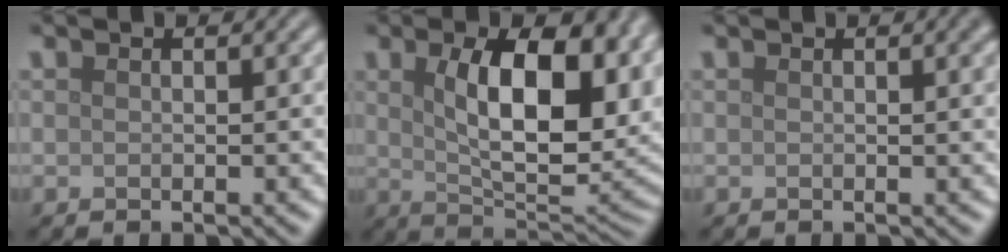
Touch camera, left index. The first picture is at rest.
{"total": 11.9, "force": [2.6, 5.5, 10.2], "torque": [-0.150, -0.006, 0.048]}
{"total": 2.3, "force": [0.7, 0.7, 2.0], "torque": [-0.016, 0.008, 0.007]}